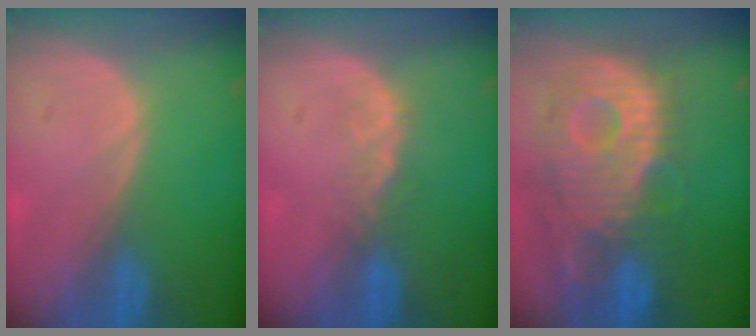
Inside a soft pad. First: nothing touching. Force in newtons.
{"total": 2.6, "press": 2.1, "slide": 1.5}
{"total": 12.5, "press": 10.9, "slide": 6.0}